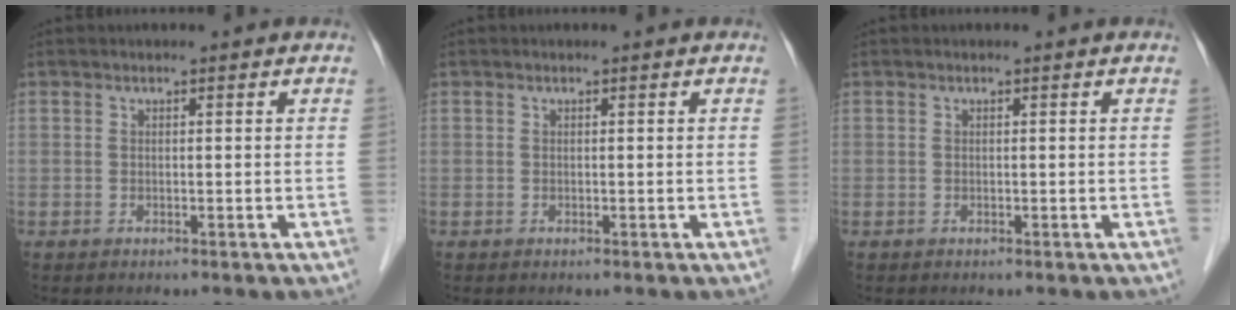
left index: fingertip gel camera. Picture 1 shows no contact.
{"total": 0.0}
{"total": 0.0}